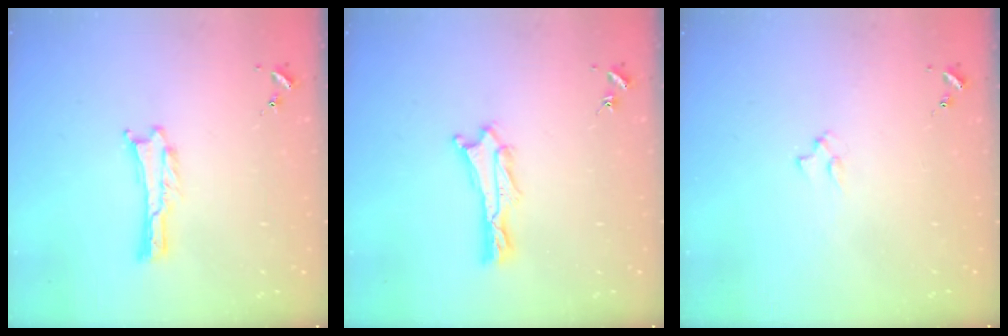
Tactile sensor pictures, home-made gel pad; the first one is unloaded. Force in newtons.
{"total": 0.9, "press": 0.9, "slide": 0.2}
{"total": 1.3, "press": 1.3, "slide": 0.3}